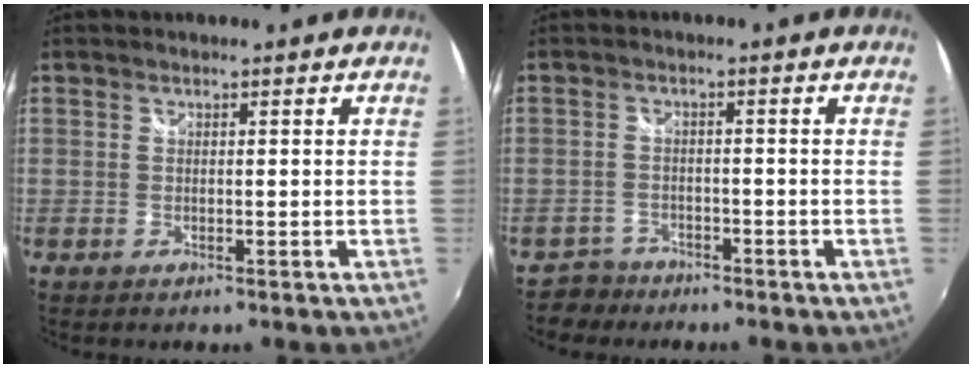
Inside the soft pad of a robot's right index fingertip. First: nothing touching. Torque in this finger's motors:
{"motor_torque": [0.16, 0.02, 0.06, 0.00]}